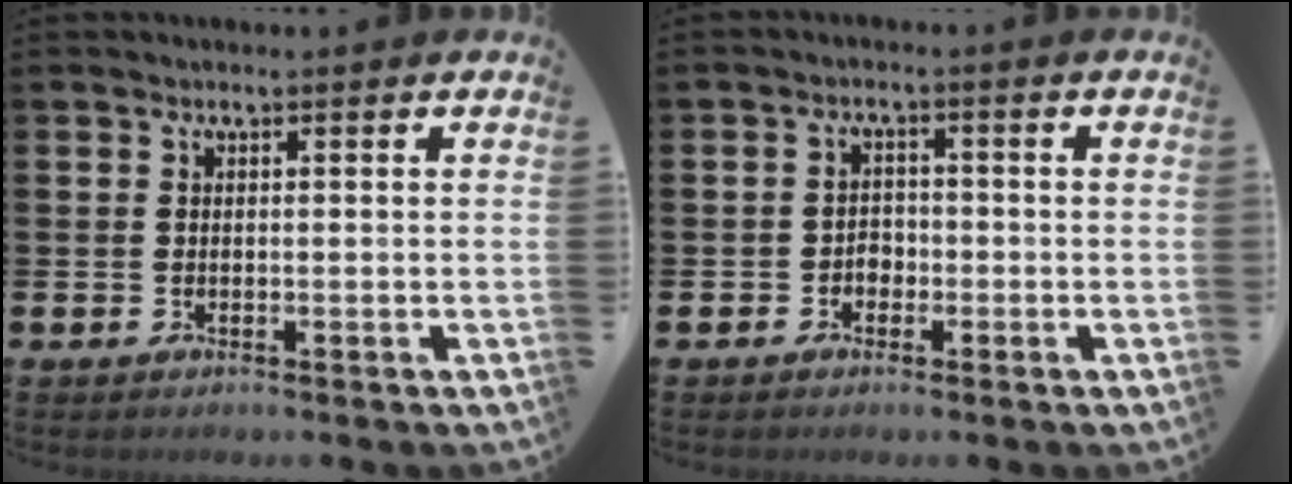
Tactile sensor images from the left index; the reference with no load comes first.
{"total": 2.1, "force": [-1.2, 1.6, 0.7], "torque": [-0.010, 0.003, -0.028]}